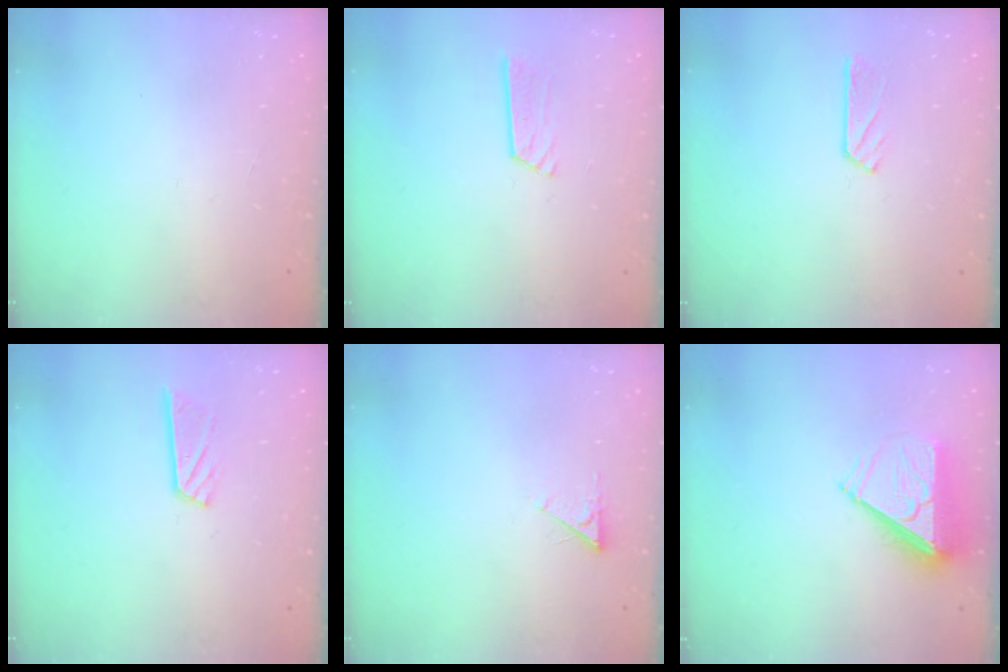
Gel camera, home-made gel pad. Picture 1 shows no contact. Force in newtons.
{"total": 7.0, "press": 7.0, "slide": 0.4}
{"total": 3.8, "press": 3.8, "slide": 0.4}
{"total": 7.3, "press": 7.3, "slide": 0.4}
{"total": 2.6, "press": 2.6, "slide": 0.4}
{"total": 7.6, "press": 7.5, "slide": 1.2}